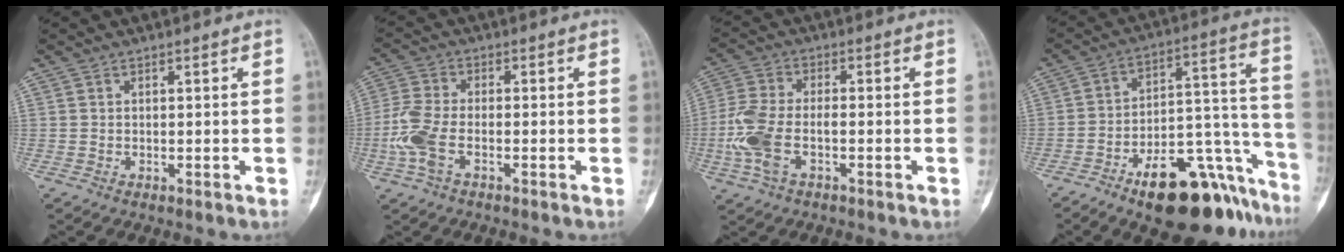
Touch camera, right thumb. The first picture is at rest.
{"total": 7.6, "force": [-2.5, 3.8, 6.1], "torque": [-0.156, 0.014, -0.055]}
{"total": 9.8, "force": [-2.7, 5.0, 8.0], "torque": [-0.186, 0.016, -0.058]}
{"total": 22.8, "force": [-14.5, 9.5, 14.9], "torque": [-0.117, 0.123, -0.214]}